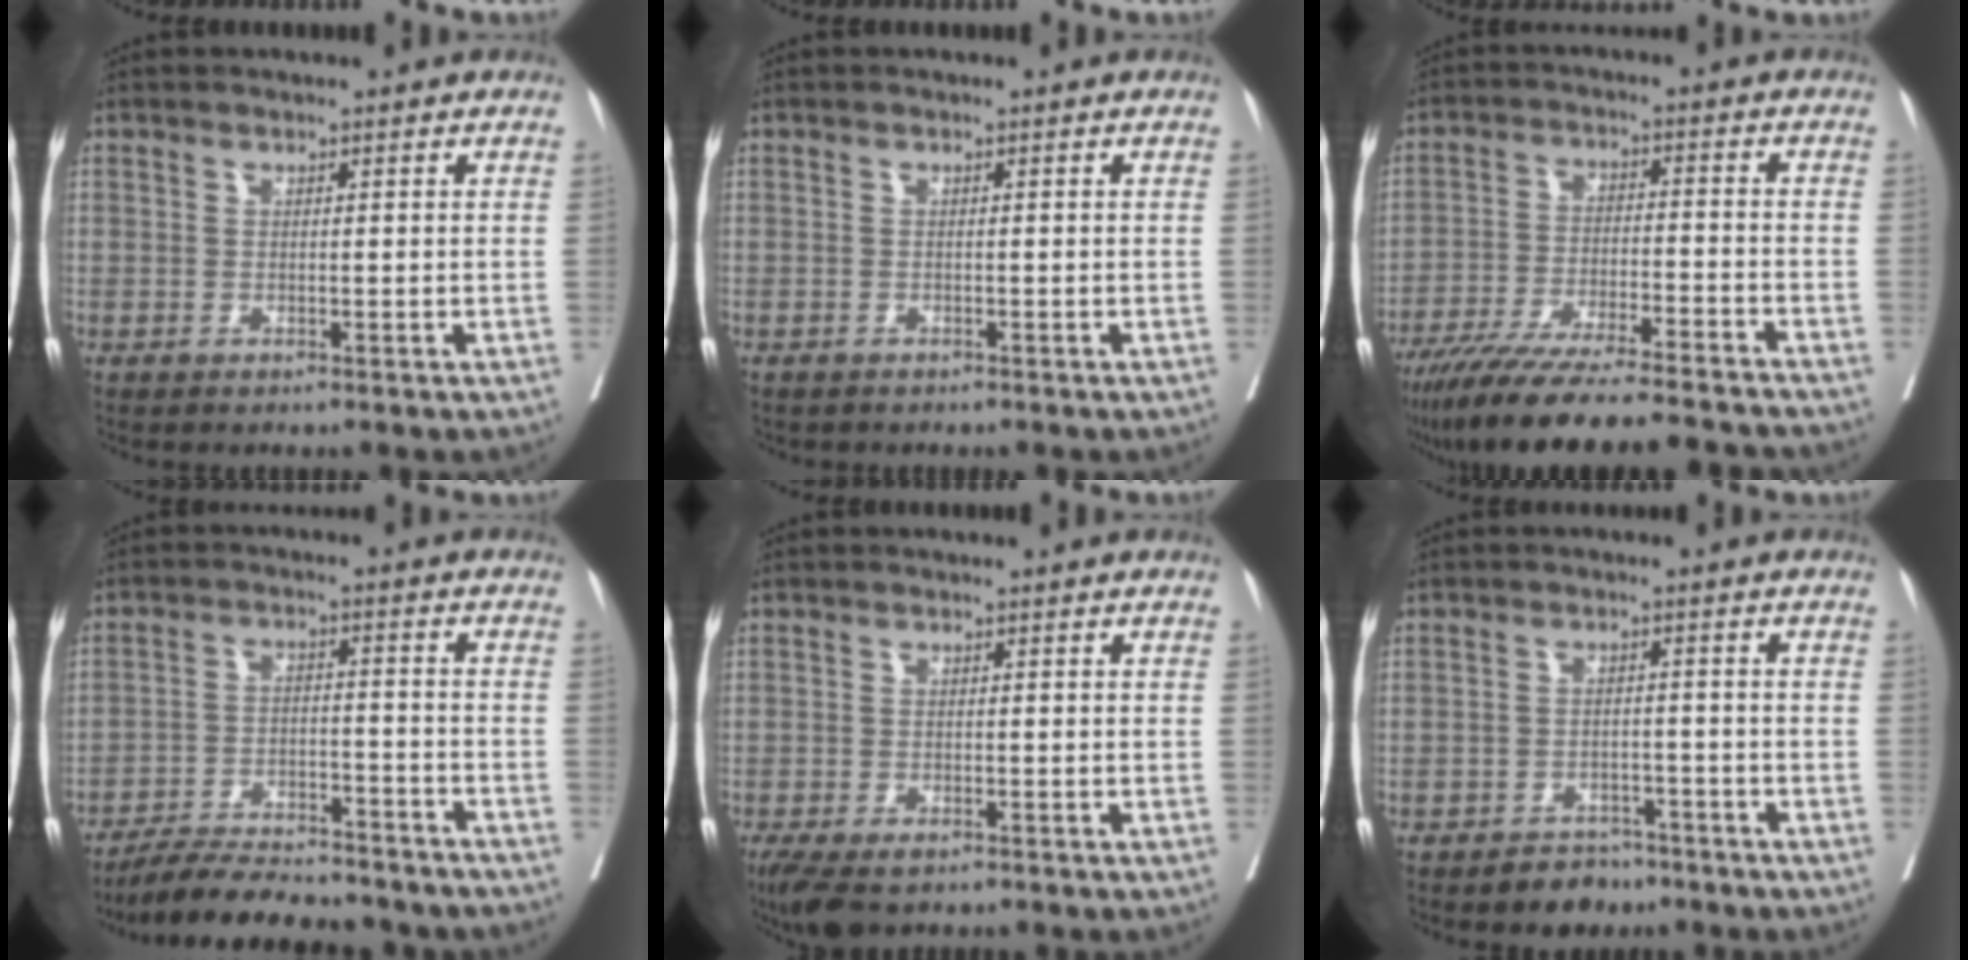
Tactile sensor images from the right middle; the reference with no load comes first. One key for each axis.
{"total": 0.9, "fx": -0.9, "fy": 0.4, "fz": 0.1, "tx": -0.010, "ty": -0.001, "tz": -0.016}
{"total": 19.3, "fx": -17.0, "fy": 1.1, "fz": 9.1, "tx": -0.143, "ty": -0.034, "tz": -0.262}
{"total": 14.9, "fx": -13.6, "fy": 2.7, "fz": 5.6, "tx": -0.086, "ty": 0.000, "tz": -0.201}
{"total": 6.2, "fx": -4.3, "fy": 2.6, "fz": 3.7, "tx": -0.068, "ty": -0.014, "tz": -0.073}
{"total": 4.0, "fx": -3.1, "fy": 2.2, "fz": 1.0, "tx": -0.011, "ty": 0.007, "tz": -0.043}